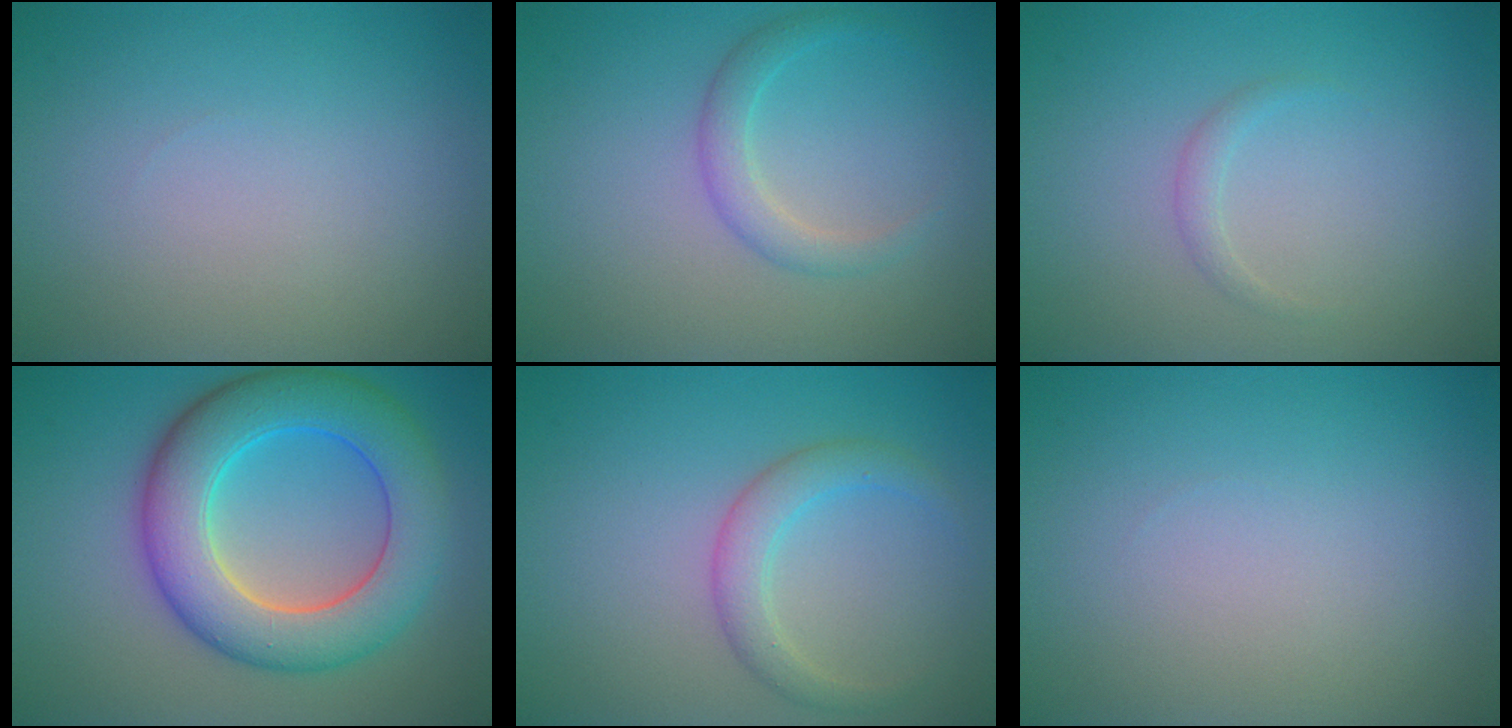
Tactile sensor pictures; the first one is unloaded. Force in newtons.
{"total": 2.0, "press": 2.0, "slide": 0.1}
{"total": 0.8, "press": 0.8, "slide": 0.0}
{"total": 9.1, "press": 9.1, "slide": 0.2}
{"total": 2.0, "press": 2.0, "slide": 0.2}
{"total": 0.0}